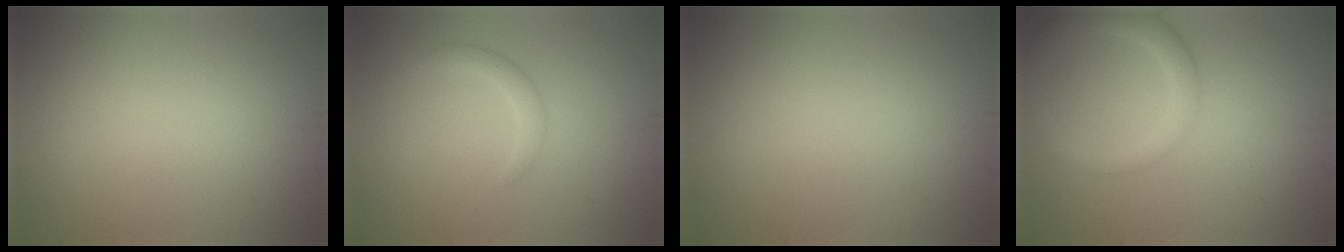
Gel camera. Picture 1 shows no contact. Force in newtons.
{"total": 1.5, "press": 1.5, "slide": 0.1}
{"total": 0.0}
{"total": 3.7, "press": 3.7, "slide": 0.2}